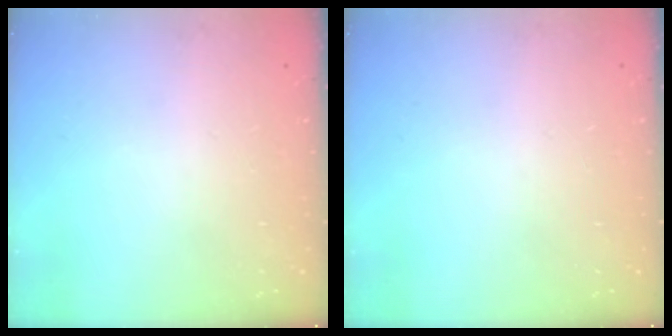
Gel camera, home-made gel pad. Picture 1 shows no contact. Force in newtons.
{"total": 0.0}